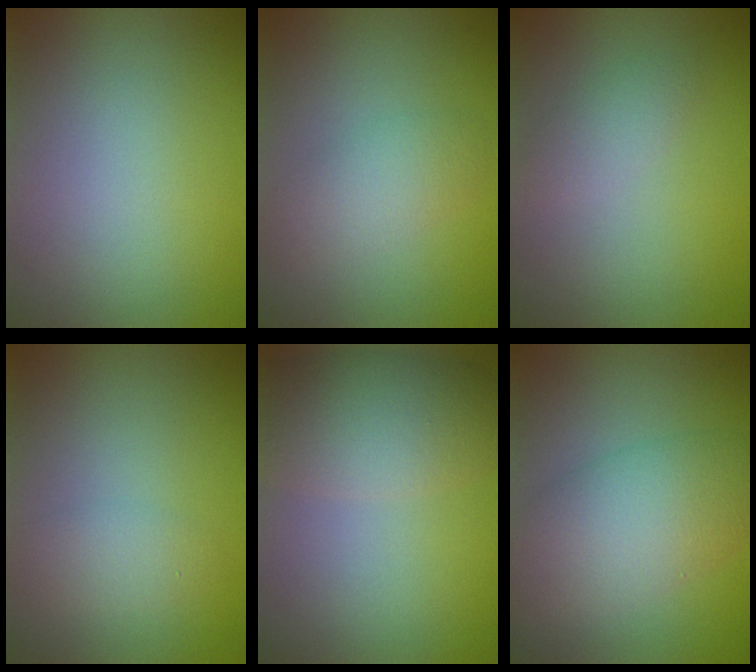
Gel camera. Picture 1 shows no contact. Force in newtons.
{"total": 2.7, "press": 2.7, "slide": 0.3}
{"total": 1.5, "press": 1.5, "slide": 0.1}
{"total": 1.8, "press": 1.8, "slide": 0.1}
{"total": 5.6, "press": 5.6, "slide": 0.5}
{"total": 6.4, "press": 6.4, "slide": 0.3}